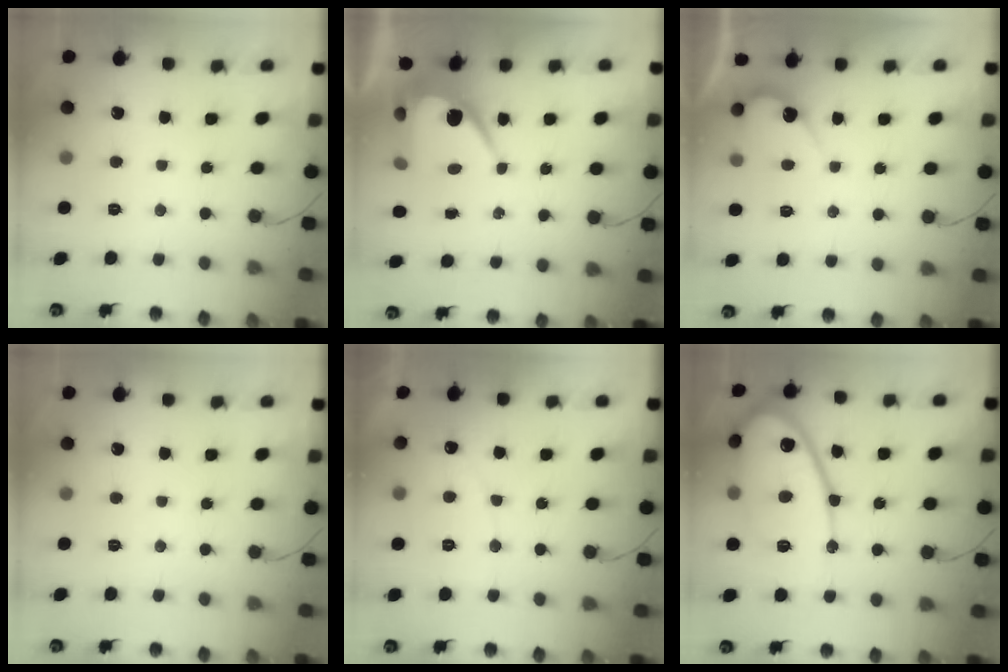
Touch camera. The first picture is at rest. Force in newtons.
{"total": 7.7, "press": 7.7, "slide": 0.5}
{"total": 5.4, "press": 5.4, "slide": 0.3}
{"total": 0.0}
{"total": 3.8, "press": 3.8, "slide": 0.1}
{"total": 16.3, "press": 16.3, "slide": 1.4}